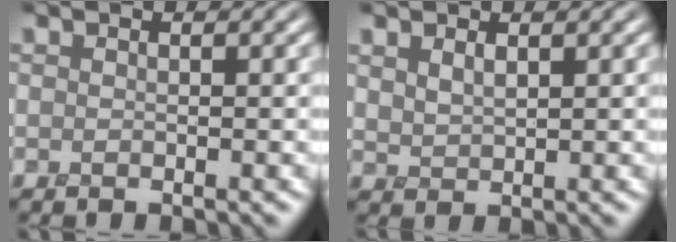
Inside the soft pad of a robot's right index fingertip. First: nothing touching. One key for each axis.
{"total": 1.4, "fx": 0.9, "fy": 0.6, "fz": 0.9, "tx": -0.023, "ty": -0.006, "tz": 0.023}